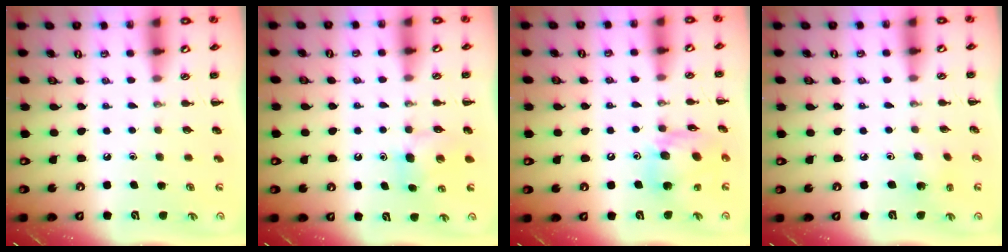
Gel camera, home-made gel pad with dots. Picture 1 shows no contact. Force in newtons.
{"total": 5.4, "press": 5.2, "slide": 1.5}
{"total": 14.4, "press": 14.2, "slide": 2.2}
{"total": 2.4, "press": 2.2, "slide": 0.8}